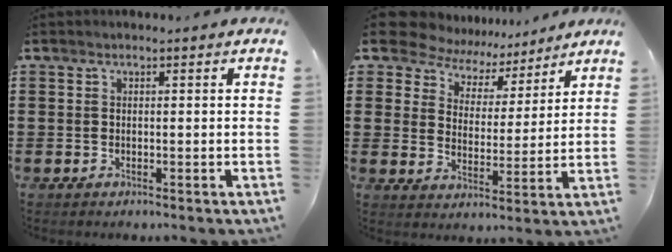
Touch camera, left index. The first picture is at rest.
{"total": 7.6, "force": [7.2, 2.2, 0.9], "torque": [-0.060, -0.039, 0.130]}